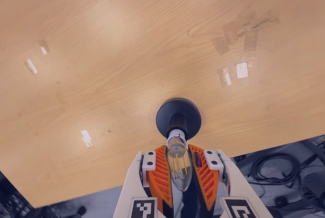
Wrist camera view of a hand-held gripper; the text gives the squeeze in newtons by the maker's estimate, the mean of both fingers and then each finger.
{"total": 18.4, "left": 19.0, "right": 17.9}